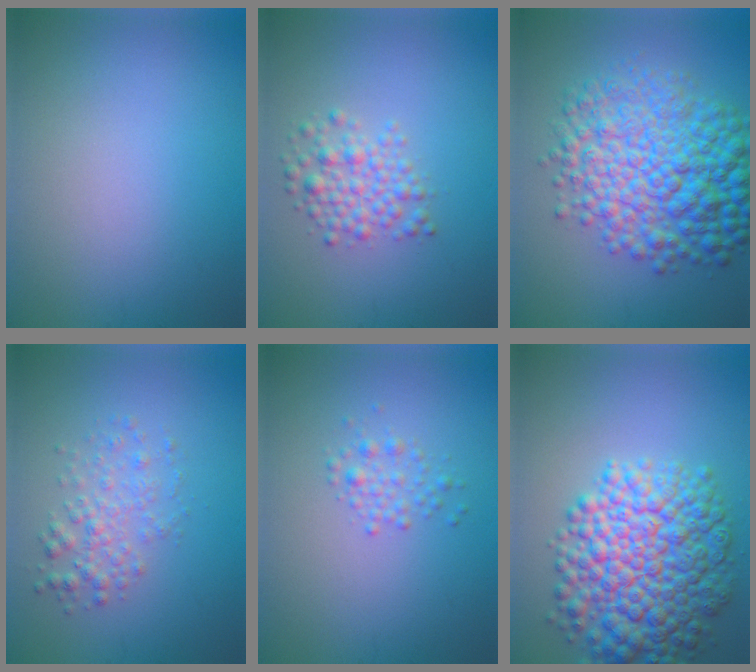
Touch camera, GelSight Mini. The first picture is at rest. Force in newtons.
{"total": 3.0, "press": 3.0, "slide": 0.2}
{"total": 10.5, "press": 10.5, "slide": 0.1}
{"total": 2.5, "press": 2.5, "slide": 0.0}
{"total": 2.2, "press": 2.2, "slide": 0.0}
{"total": 10.4, "press": 10.3, "slide": 0.3}